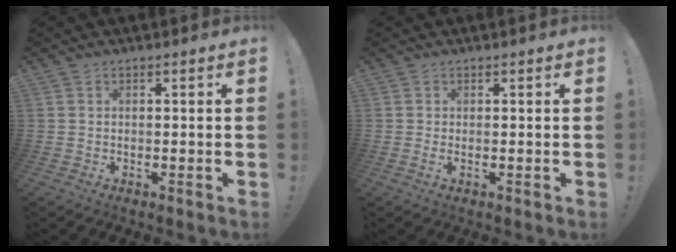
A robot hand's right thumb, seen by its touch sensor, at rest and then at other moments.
{"total": 0.9, "force": [0.4, 0.0, 0.8], "torque": [0.000, -0.009, 0.004]}